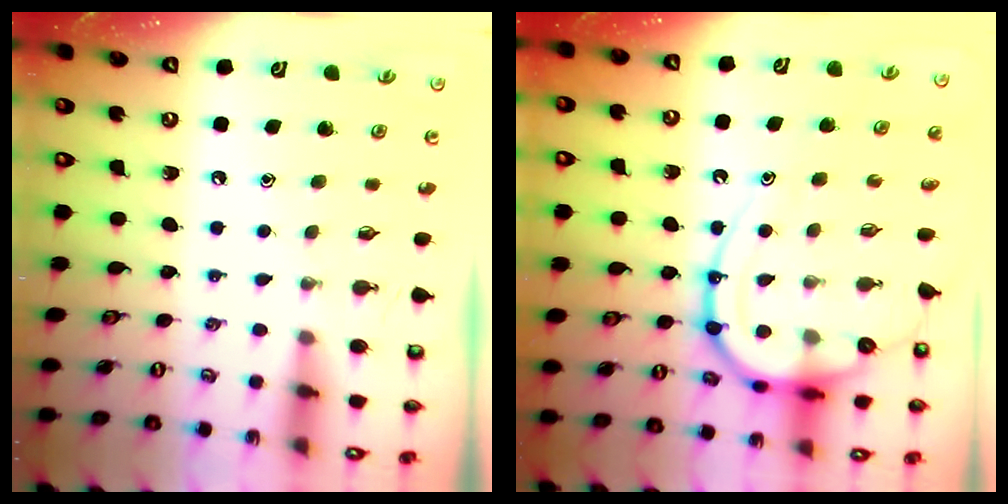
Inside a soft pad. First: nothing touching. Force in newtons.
{"total": 15.2, "press": 15.2, "slide": 1.4}